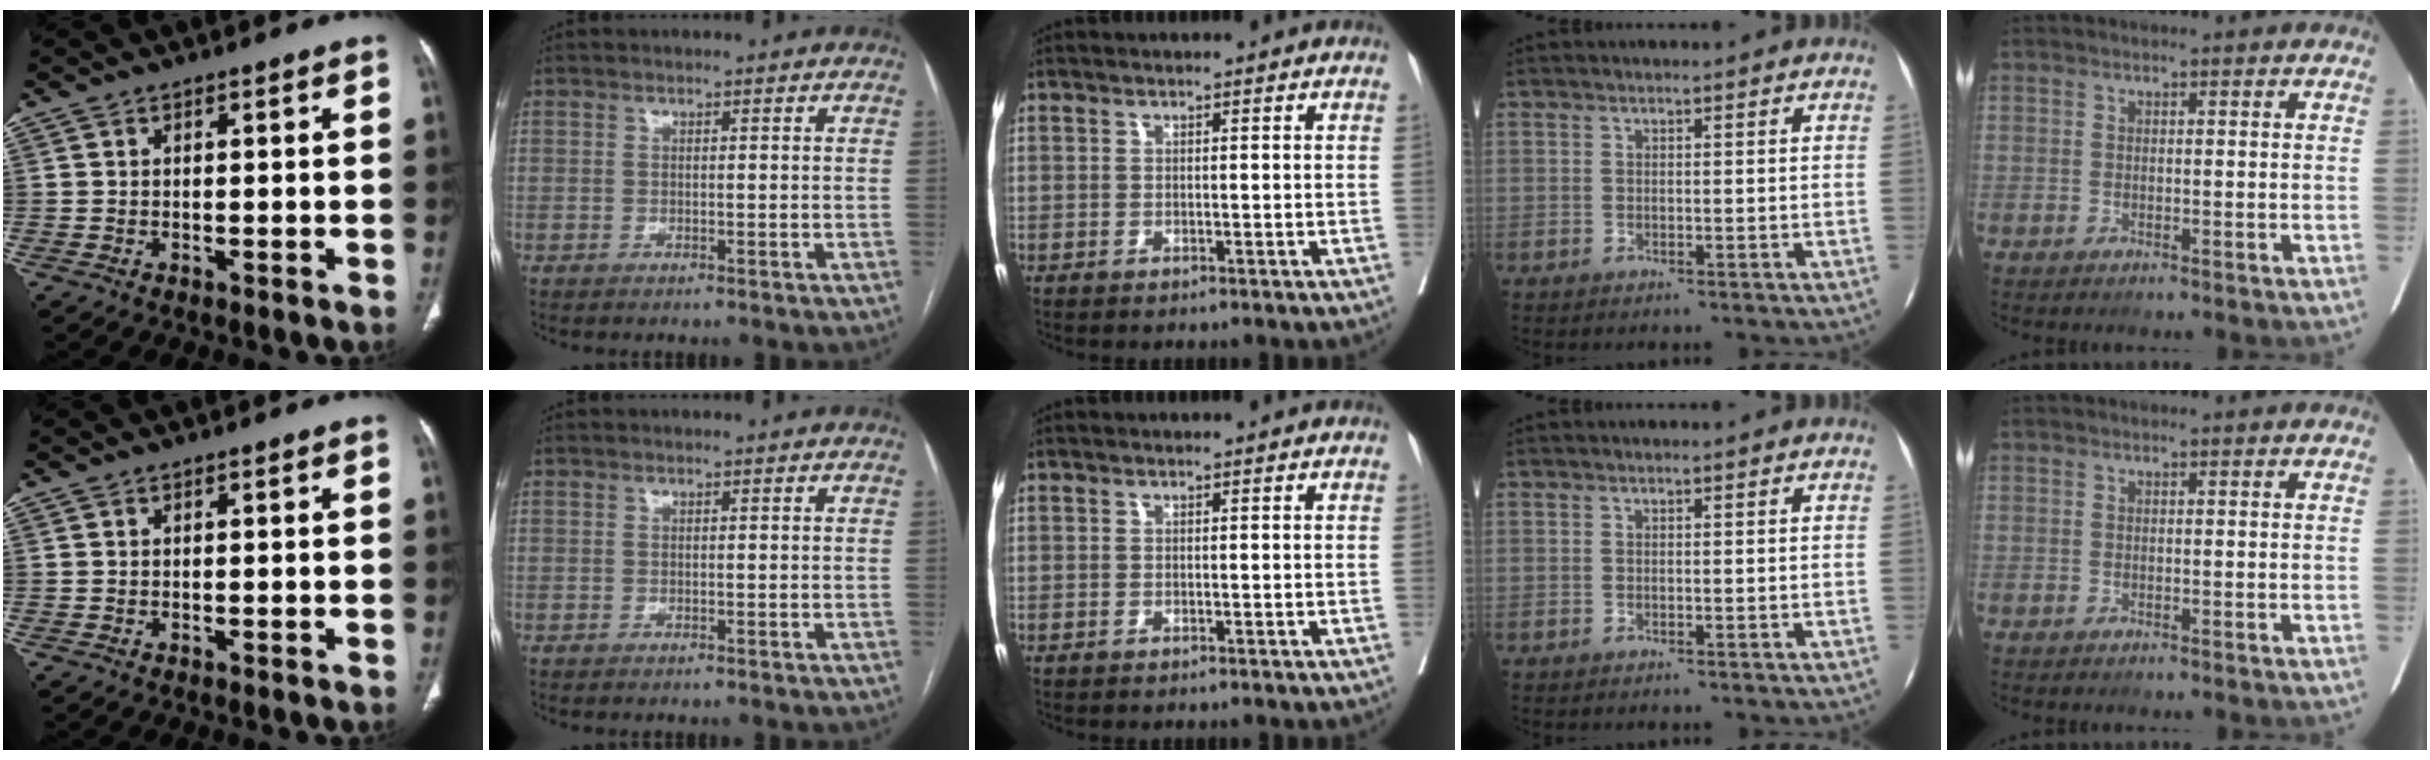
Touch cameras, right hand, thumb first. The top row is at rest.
{}